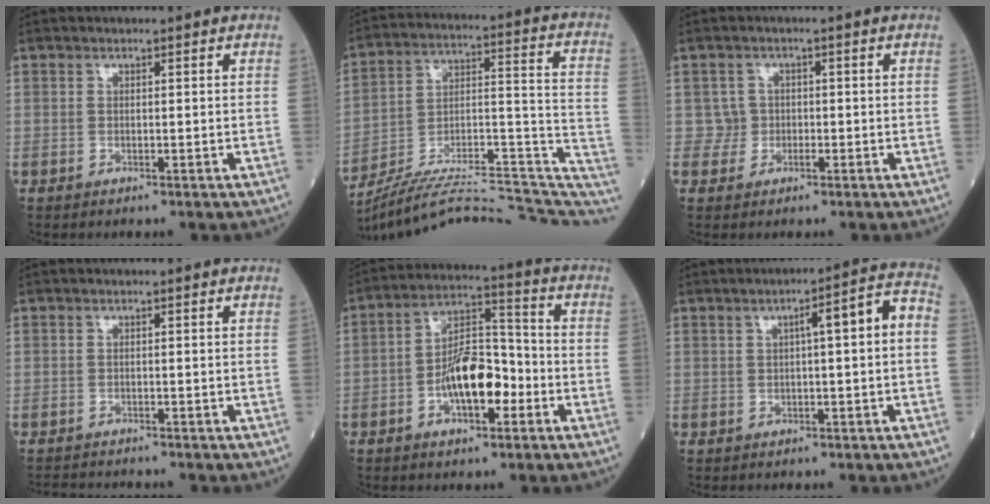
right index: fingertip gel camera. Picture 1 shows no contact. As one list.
[{"total": 25.2, "force": [-22.8, 2.8, 10.3], "torque": [-0.118, 0.034, -0.340]}, {"total": 2.0, "force": [-0.5, 2.0, -0.1], "torque": [0.011, 0.009, -0.011]}, {"total": 4.0, "force": [-3.9, 0.2, 1.0], "torque": [-0.011, -0.011, -0.062]}, {"total": 10.1, "force": [-3.2, 4.0, 8.7], "torque": [-0.160, 0.021, -0.058]}, {"total": 6.2, "force": [0.4, 0.4, 6.2], "torque": [-0.086, 0.022, 0.001]}]